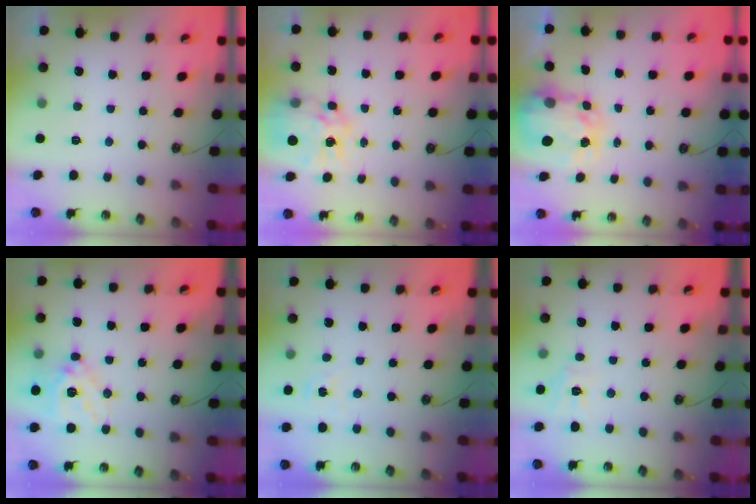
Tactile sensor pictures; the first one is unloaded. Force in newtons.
{"total": 13.5, "press": 13.4, "slide": 1.4}
{"total": 5.8, "press": 5.7, "slide": 0.7}
{"total": 16.5, "press": 16.2, "slide": 2.9}
{"total": 1.4, "press": 1.4, "slide": 0.2}
{"total": 5.6, "press": 5.6, "slide": 0.0}